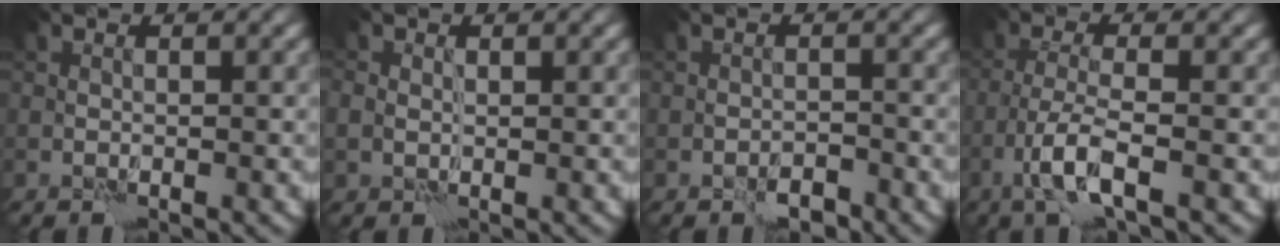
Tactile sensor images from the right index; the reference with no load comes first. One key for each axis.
{"total": 1.3, "fx": 0.5, "fy": 1.0, "fz": 0.7, "tx": -0.009, "ty": -0.002, "tz": 0.010}
{"total": 1.7, "fx": -1.4, "fy": 0.6, "fz": 0.7, "tx": -0.004, "ty": 0.003, "tz": -0.023}
{"total": 3.7, "fx": -1.8, "fy": 0.5, "fz": 3.1, "tx": -0.064, "ty": 0.000, "tz": -0.041}